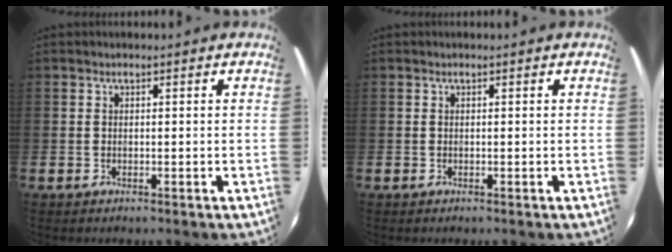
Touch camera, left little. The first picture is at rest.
{"total": 0.0}